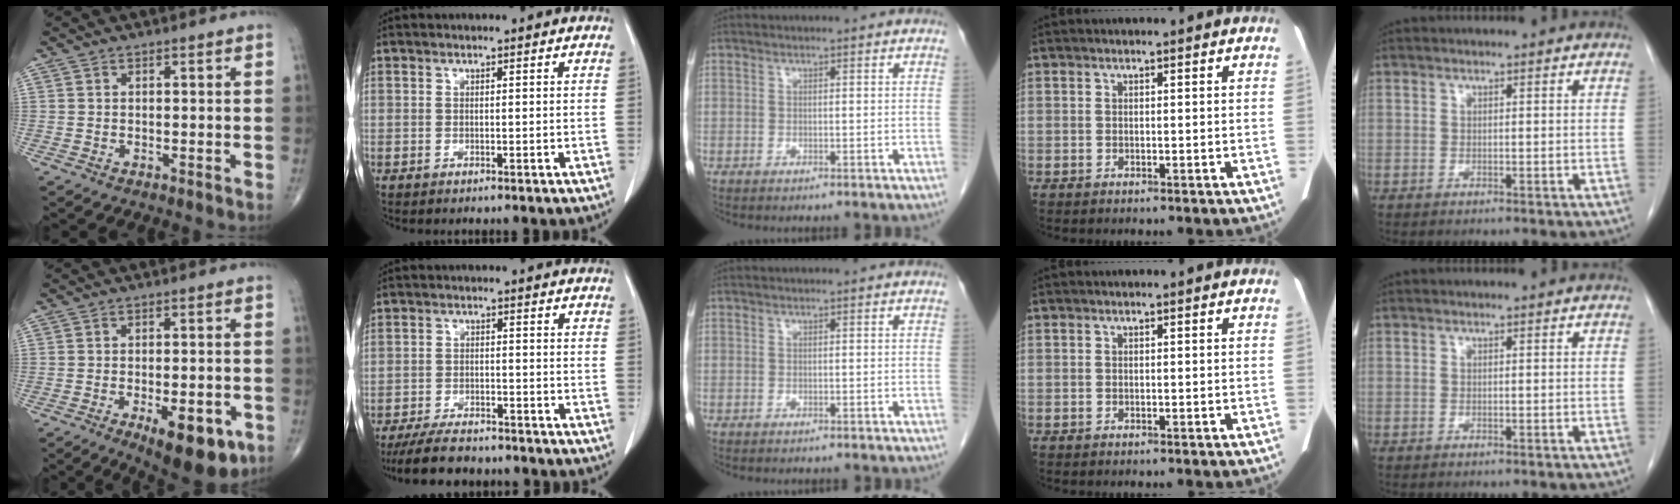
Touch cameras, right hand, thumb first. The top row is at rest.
{"thumb": {"total": 12.7, "force": [-5.6, 5.2, 10.2], "torque": [-0.123, 0.003, -0.069]}, "index": {"total": 8.0, "force": [-7.0, 2.5, 3.0], "torque": [-0.051, -0.014, -0.111]}}